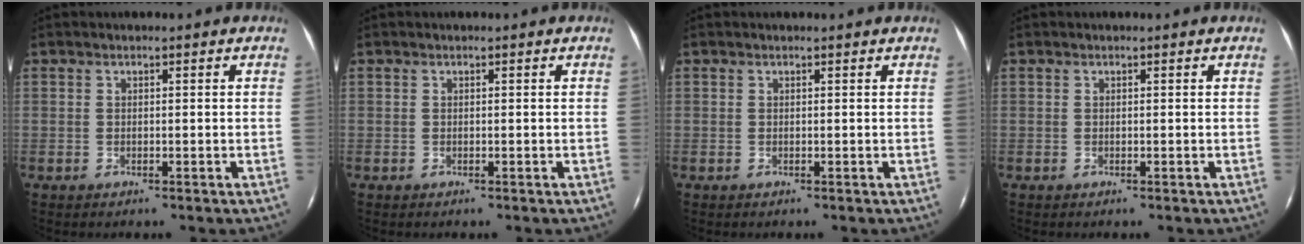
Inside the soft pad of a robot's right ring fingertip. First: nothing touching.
{"total": 0.0}
{"total": 0.7, "force": [0.7, 0.0, 0.1], "torque": [-0.010, 0.001, 0.006]}
{"total": 0.0}